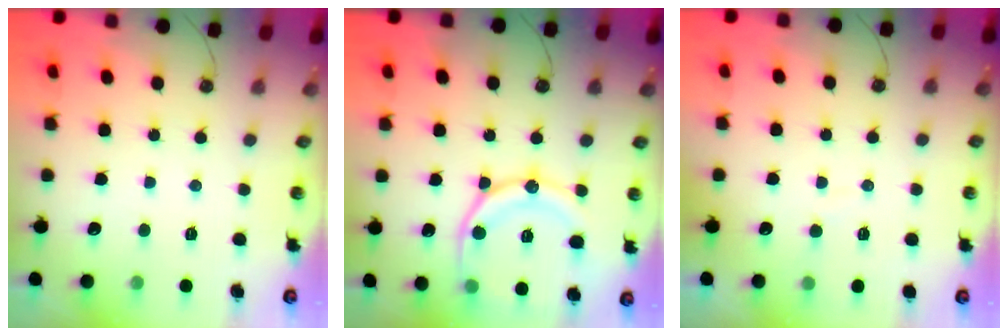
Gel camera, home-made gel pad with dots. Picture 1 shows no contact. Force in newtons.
{"total": 17.7, "press": 17.6, "slide": 1.8}
{"total": 3.6, "press": 3.6, "slide": 0.3}